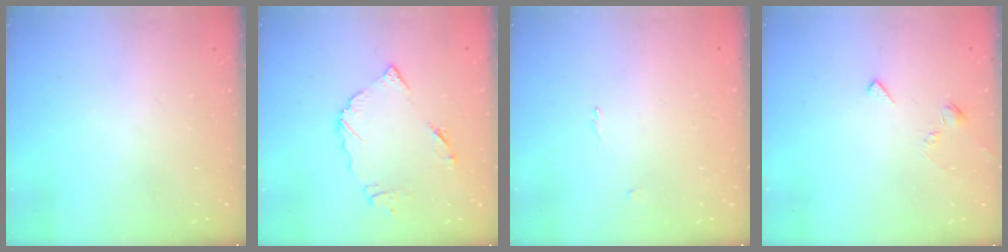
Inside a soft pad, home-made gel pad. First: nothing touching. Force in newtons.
{"total": 8.7, "press": 8.7, "slide": 0.6}
{"total": 0.8, "press": 0.8, "slide": 0.3}
{"total": 4.9, "press": 4.8, "slide": 0.6}